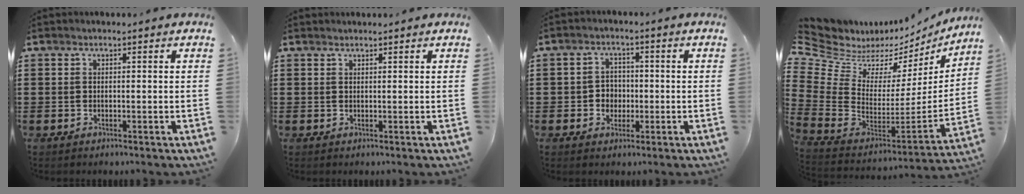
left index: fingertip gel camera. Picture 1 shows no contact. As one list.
[{"total": 0.7, "force": [0.7, 0.1, 0.1], "torque": [-0.003, -0.001, 0.016]}, {"total": 3.1, "force": [-0.6, 2.8, 1.1], "torque": [-0.031, 0.005, -0.017]}, {"total": 4.8, "force": [4.1, 2.4, 0.0], "torque": [-0.048, -0.059, 0.069]}]